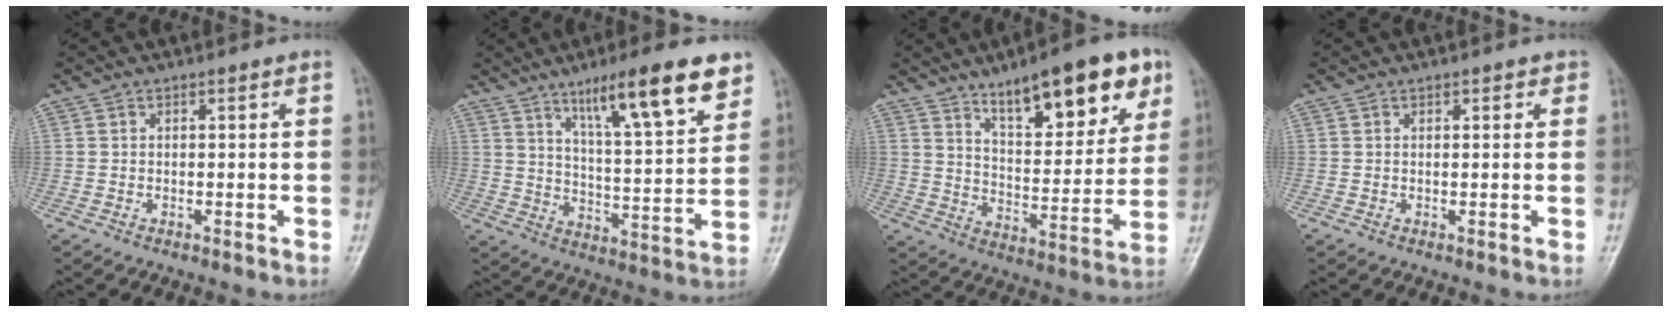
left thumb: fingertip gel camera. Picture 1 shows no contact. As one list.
[{"total": 16.7, "force": [10.4, 3.2, 12.6], "torque": [-0.175, -0.050, 0.169]}, {"total": 19.5, "force": [11.3, 6.9, 14.3], "torque": [-0.164, -0.048, 0.178]}, {"total": 1.4, "force": [0.7, 0.8, 0.9], "torque": [0.001, 0.000, 0.005]}]